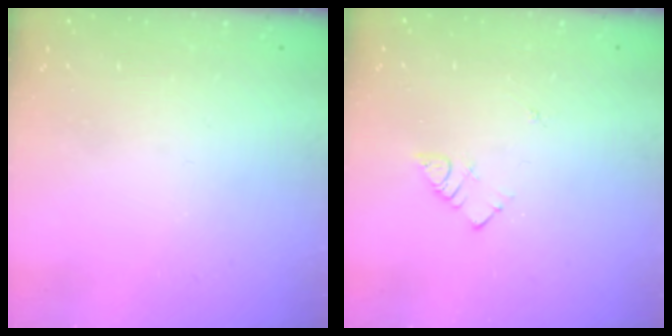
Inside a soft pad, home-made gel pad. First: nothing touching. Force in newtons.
{"total": 3.2, "press": 3.1, "slide": 0.4}